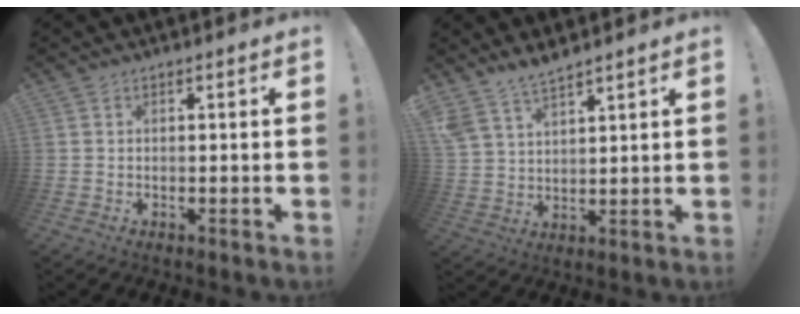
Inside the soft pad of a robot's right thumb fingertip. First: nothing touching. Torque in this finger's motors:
{"motor_torque": [0.28, 1.63, 1.71, 1.06, 0.18]}